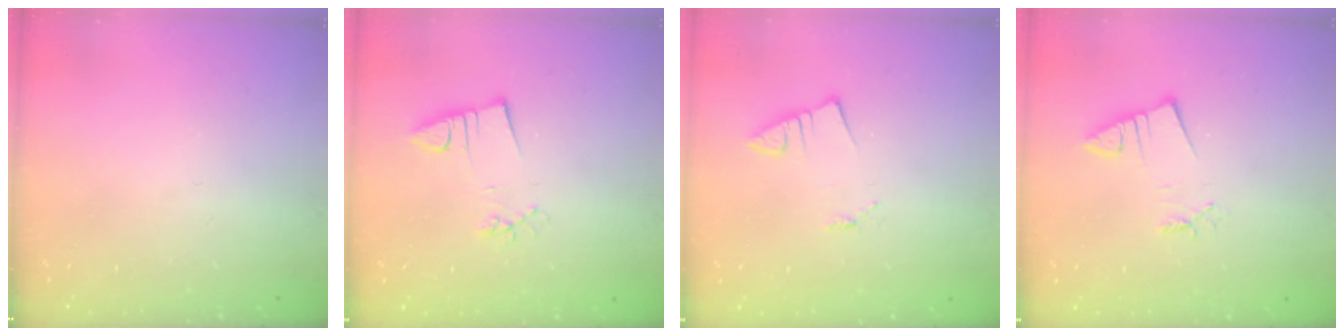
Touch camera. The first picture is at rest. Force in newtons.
{"total": 2.9, "press": 1.3, "slide": 2.6}
{"total": 1.3, "press": 1.3, "slide": 0.1}
{"total": 2.3, "press": 2.2, "slide": 0.3}